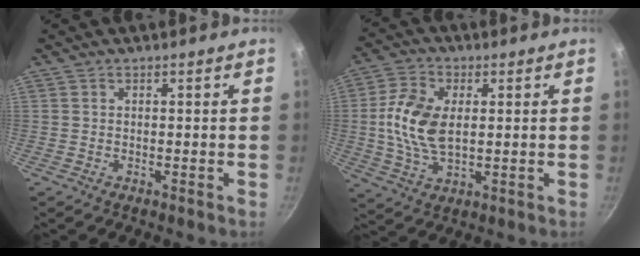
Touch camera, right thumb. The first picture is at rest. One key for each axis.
{"total": 11.5, "fx": 1.1, "fy": 6.7, "fz": 9.3, "tx": -0.178, "ty": 0.004, "tz": 0.018}